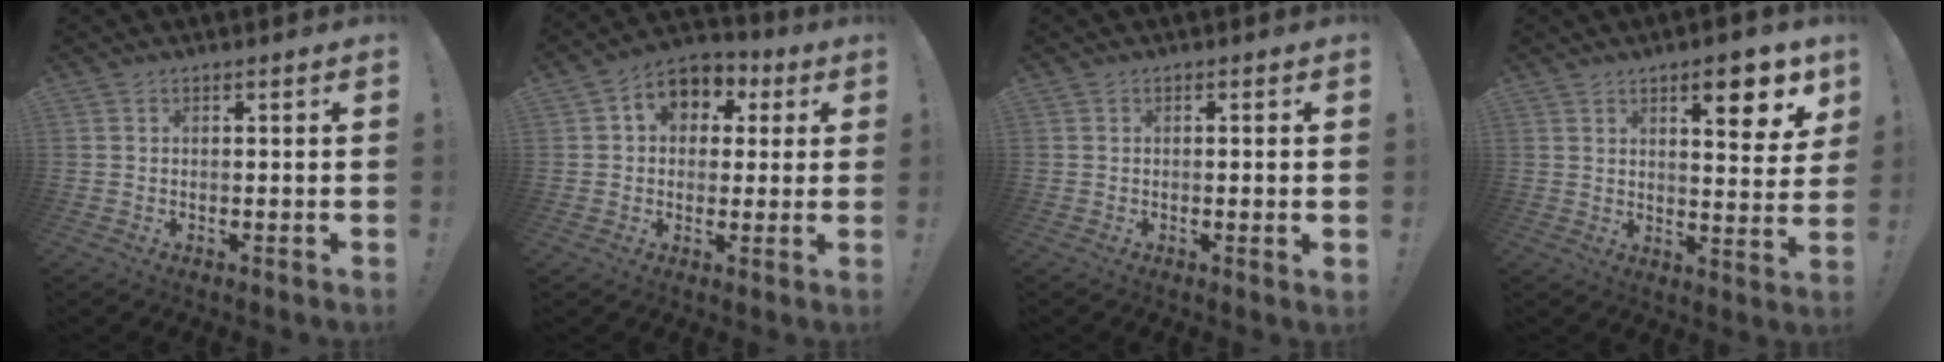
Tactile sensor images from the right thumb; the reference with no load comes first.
{"total": 8.1, "force": [2.1, 6.8, 3.8], "torque": [-0.057, -0.002, 0.044]}
{"total": 1.6, "force": [0.2, -0.3, 1.5], "torque": [-0.028, 0.000, 0.003]}
{"total": 11.1, "force": [6.2, 3.0, 8.7], "torque": [-0.102, -0.028, 0.093]}